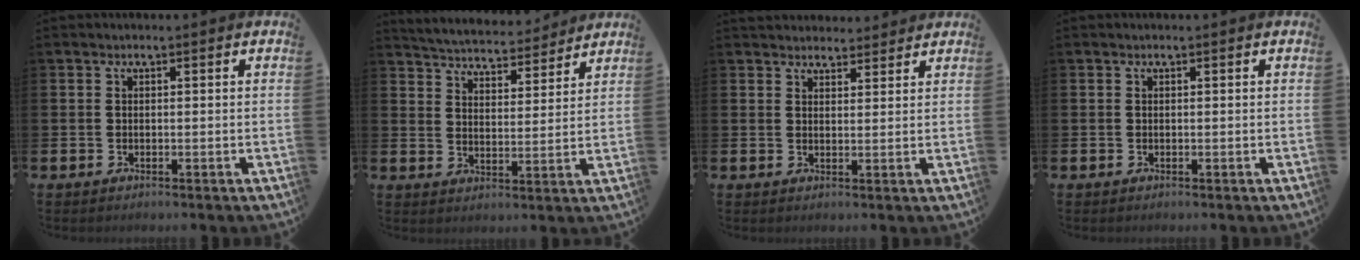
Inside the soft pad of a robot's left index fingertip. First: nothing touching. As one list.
[{"total": 5.1, "force": [5.0, 0.8, 0.2], "torque": [-0.022, -0.042, 0.085]}, {"total": 3.2, "force": [3.0, 0.9, -0.1], "torque": [-0.002, -0.012, 0.055]}, {"total": 0.0}]